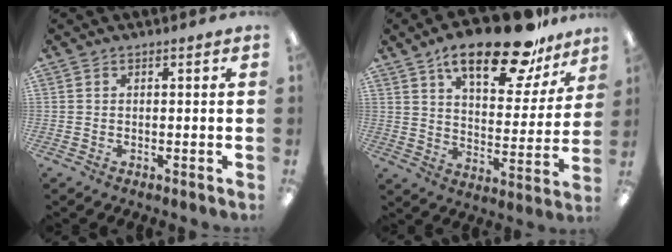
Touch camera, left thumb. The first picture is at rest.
{"total": 21.1, "force": [14.8, 7.8, 13.0], "torque": [-0.198, -0.083, 0.244]}